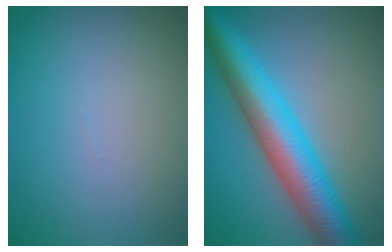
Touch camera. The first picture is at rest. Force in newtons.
{"total": 8.7, "press": 8.7, "slide": 0.0}